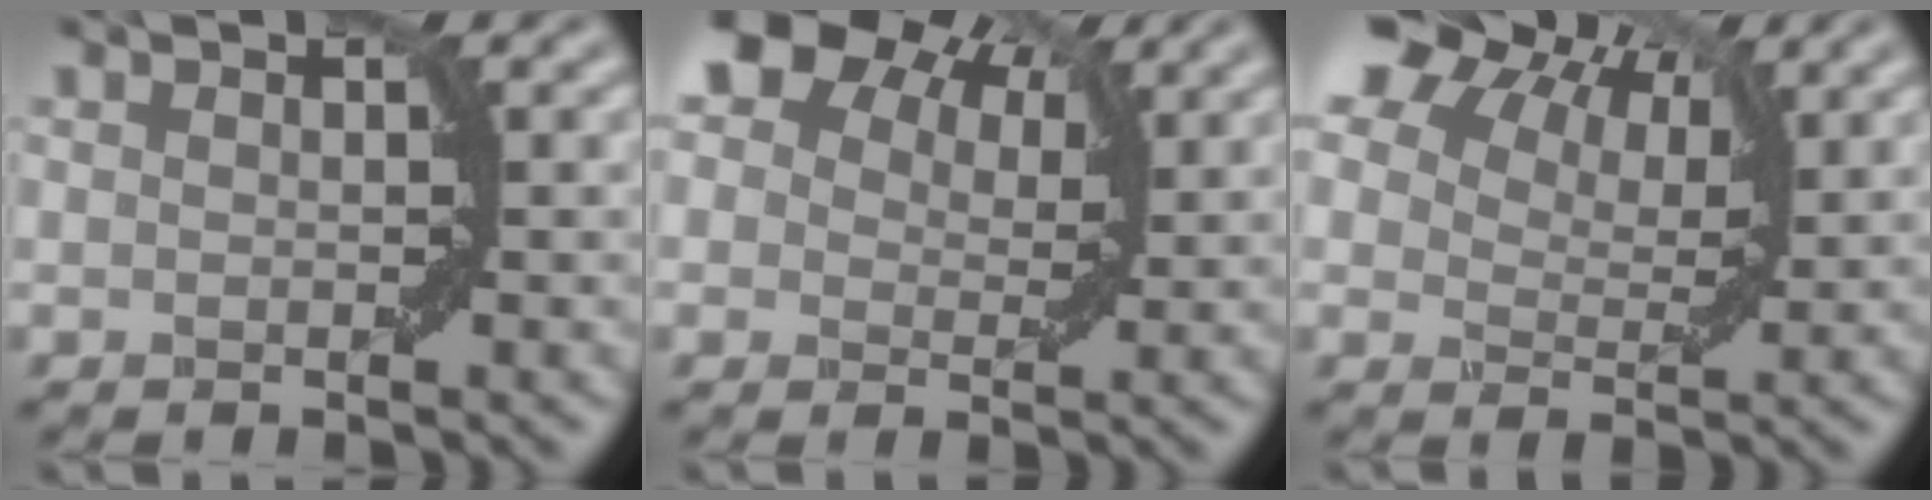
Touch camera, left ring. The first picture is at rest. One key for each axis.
{"total": 9.4, "fx": 5.4, "fy": 5.7, "fz": 5.2, "tx": -0.087, "ty": 0.028, "tz": 0.075}
{"total": 11.4, "fx": 6.7, "fy": 6.7, "fz": 6.3, "tx": -0.124, "ty": 0.039, "tz": 0.101}